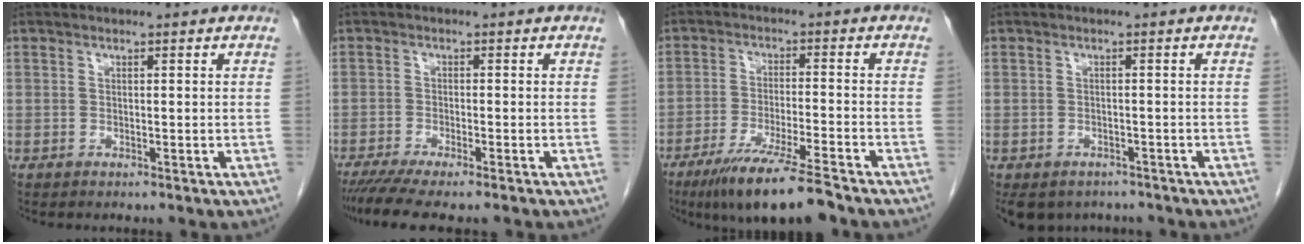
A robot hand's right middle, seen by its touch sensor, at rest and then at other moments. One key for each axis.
{"total": 7.1, "fx": -5.8, "fy": 0.5, "fz": 4.1, "tx": -0.060, "ty": -0.015, "tz": -0.091}
{"total": 10.6, "fx": -7.9, "fy": 0.3, "fz": 7.0, "tx": -0.119, "ty": -0.028, "tz": -0.134}
{"total": 8.9, "fx": -6.7, "fy": 5.4, "fz": 2.3, "tx": -0.052, "ty": -0.003, "tz": -0.082}